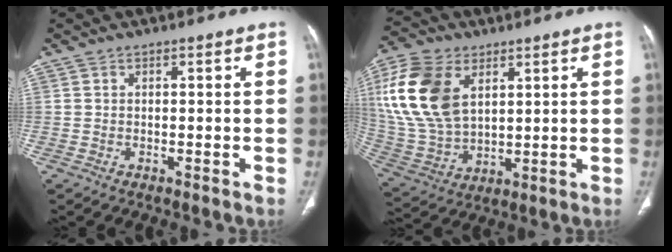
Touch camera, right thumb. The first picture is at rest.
{"total": 19.0, "force": [6.3, 11.7, 13.6], "torque": [-0.278, -0.017, 0.128]}